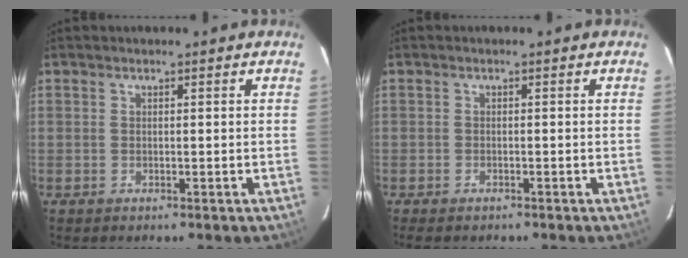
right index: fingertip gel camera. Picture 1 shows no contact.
{"total": 2.9, "force": [-2.5, 1.1, 1.2], "torque": [-0.030, -0.013, -0.040]}